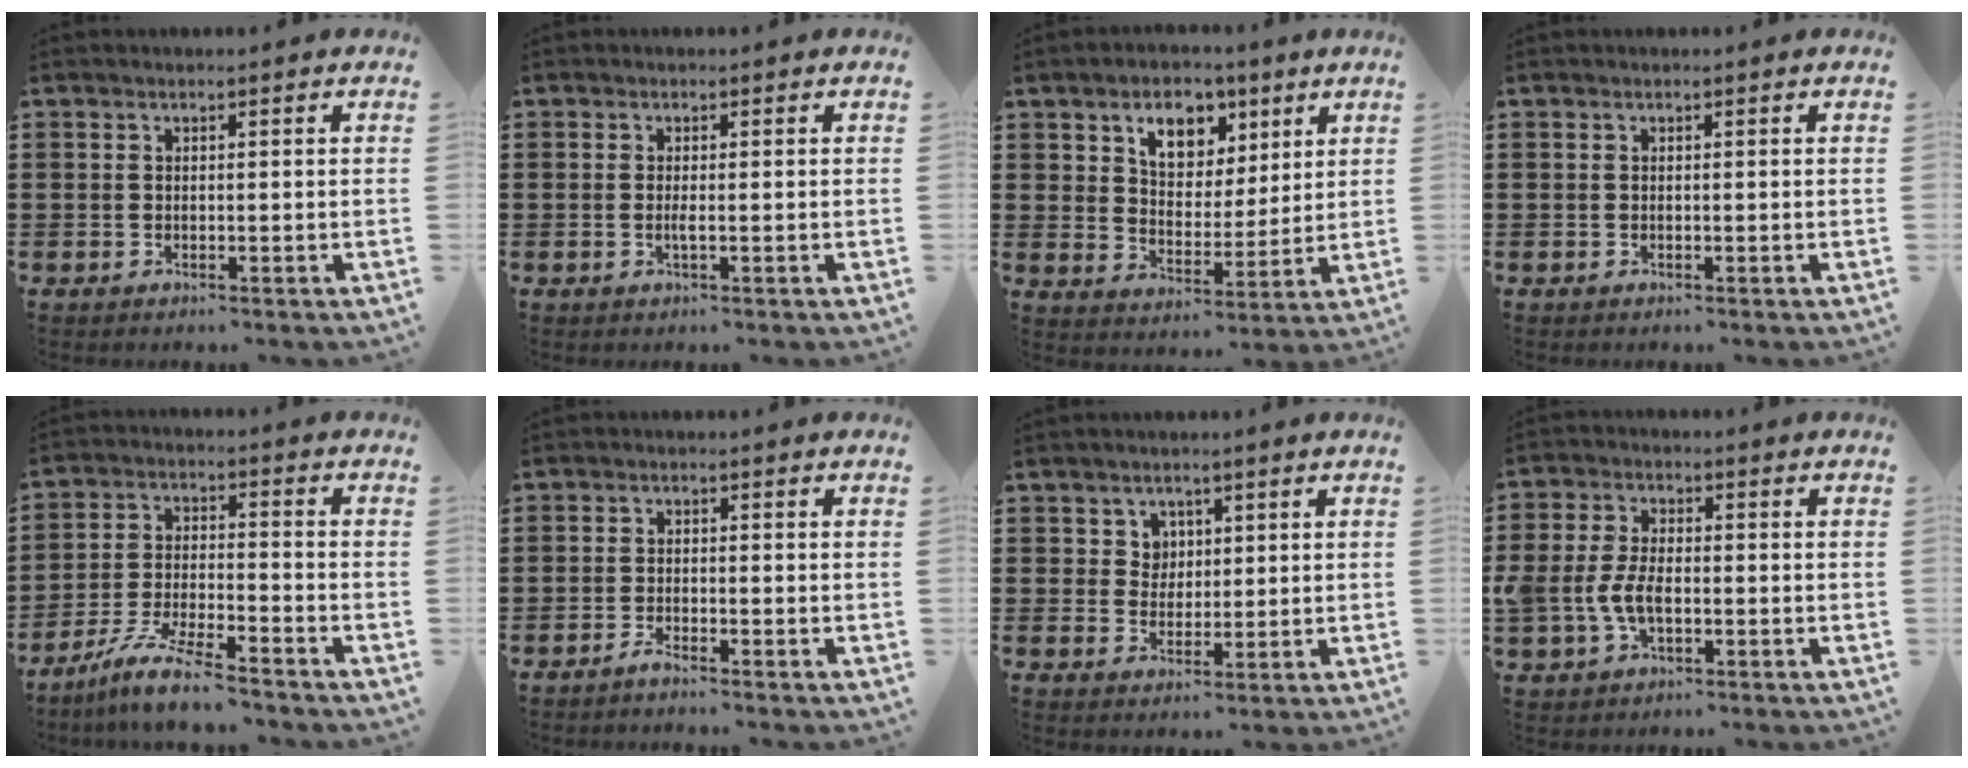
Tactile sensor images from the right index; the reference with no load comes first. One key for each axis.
{"total": 1.2, "fx": -0.2, "fy": -0.2, "fz": 1.2, "tx": -0.023, "ty": -0.008, "tz": -0.002}
{"total": 7.3, "fx": 4.3, "fy": 5.1, "fz": 3.0, "tx": -0.056, "ty": 0.001, "tz": 0.071}
{"total": 0.0}
{"total": 7.8, "fx": -7.0, "fy": 0.1, "fz": 3.5, "tx": -0.075, "ty": -0.003, "tz": -0.137}
{"total": 1.3, "fx": -1.2, "fy": -0.1, "fz": 0.4, "tx": -0.007, "ty": 0.000, "tz": -0.023}
{"total": 3.3, "fx": 1.6, "fy": 2.9, "fz": 0.4, "tx": -0.015, "ty": 0.008, "tz": 0.026}
{"total": 5.5, "fx": -1.4, "fy": 3.1, "fz": 4.4, "tx": -0.112, "ty": -0.004, "tz": -0.033}